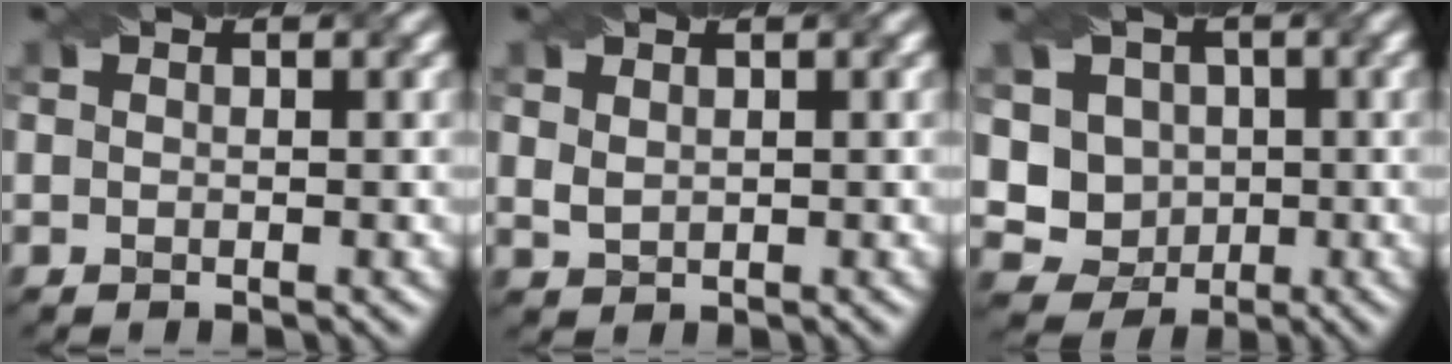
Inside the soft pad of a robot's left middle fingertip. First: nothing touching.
{"total": 1.2, "force": [0.8, 0.7, 0.6], "torque": [-0.016, 0.001, 0.022]}
{"total": 5.5, "force": [0.7, 5.1, 2.0], "torque": [-0.026, 0.011, -0.010]}